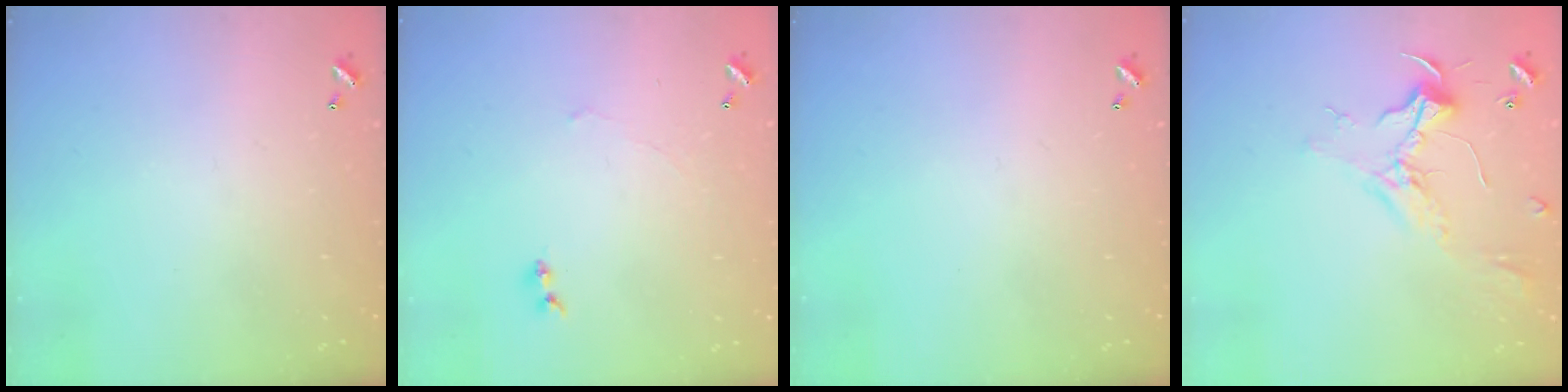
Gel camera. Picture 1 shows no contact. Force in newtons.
{"total": 0.7, "press": 0.1, "slide": 0.7}
{"total": 0.0}
{"total": 2.4, "press": 2.3, "slide": 0.8}